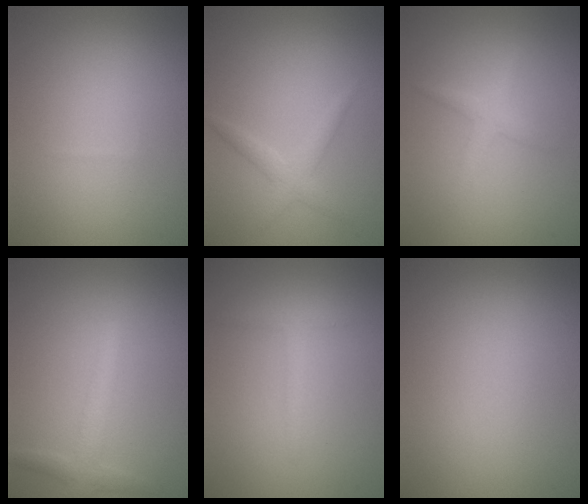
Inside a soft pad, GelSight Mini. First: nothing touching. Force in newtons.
{"total": 1.8, "press": 1.8, "slide": 0.1}
{"total": 1.6, "press": 1.6, "slide": 0.1}
{"total": 2.3, "press": 2.3, "slide": 0.1}
{"total": 1.5, "press": 1.5, "slide": 0.1}
{"total": 0.0}